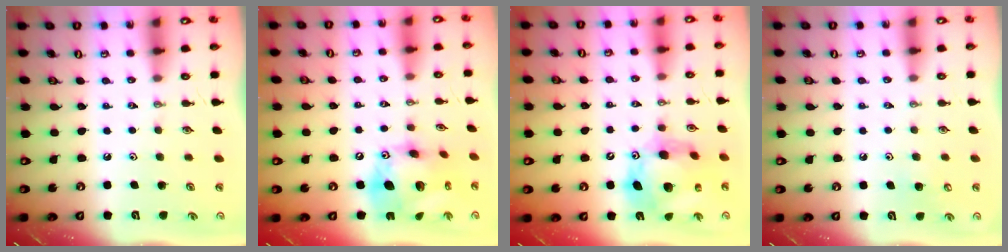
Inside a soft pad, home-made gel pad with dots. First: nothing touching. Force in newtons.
{"total": 18.2, "press": 18.2, "slide": 1.3}
{"total": 17.1, "press": 17.0, "slide": 1.7}
{"total": 5.4, "press": 5.4, "slide": 0.5}